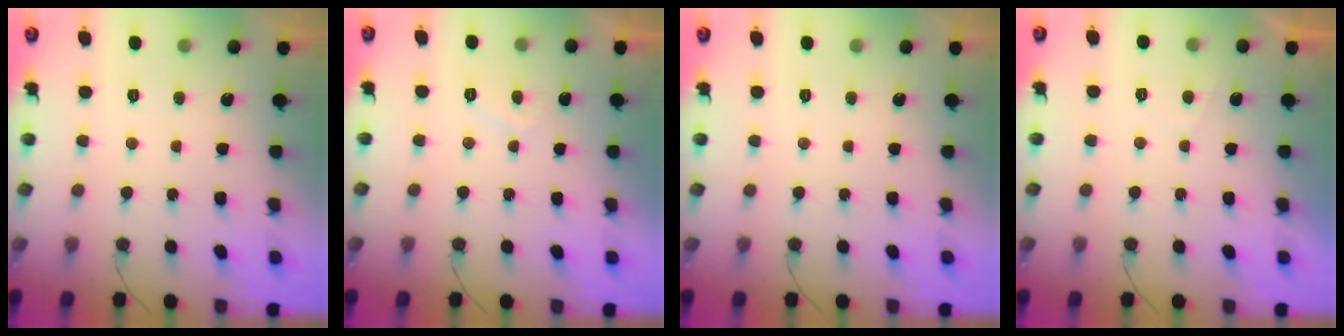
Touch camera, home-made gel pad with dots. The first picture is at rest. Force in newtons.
{"total": 0.9, "press": 0.7, "slide": 0.6}
{"total": 0.0}
{"total": 0.9, "press": 0.7, "slide": 0.5}